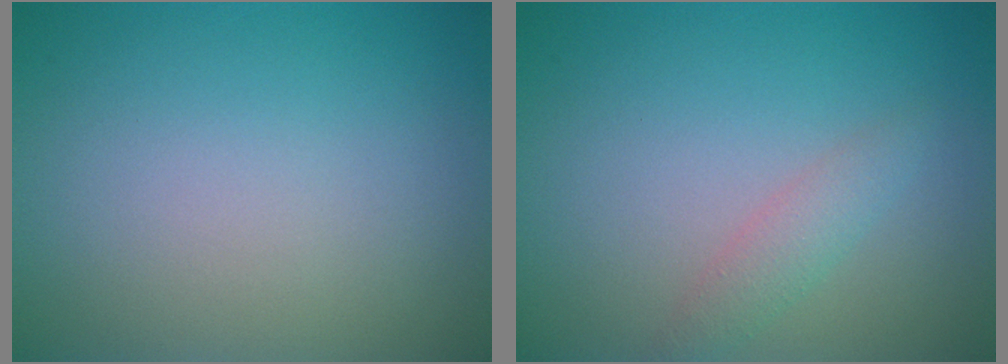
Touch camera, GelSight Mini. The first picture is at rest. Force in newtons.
{"total": 1.6, "press": 1.6, "slide": 0.1}